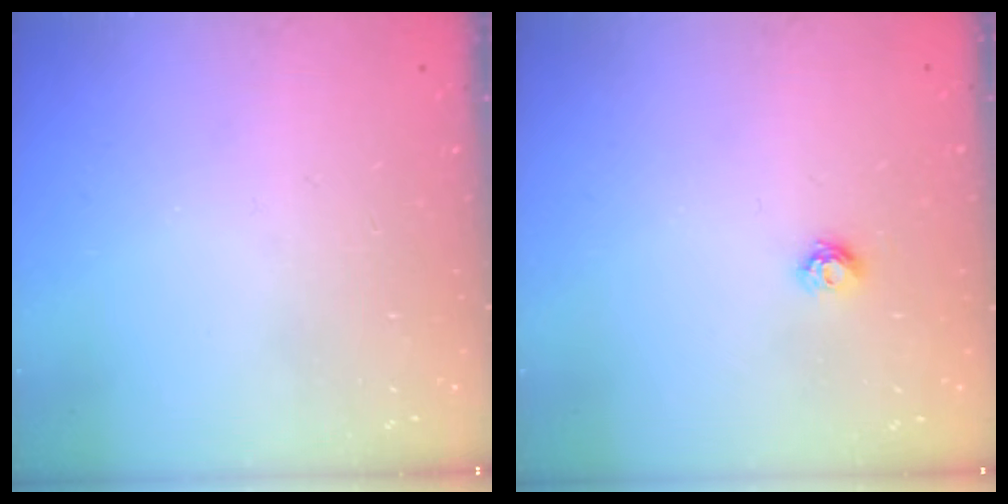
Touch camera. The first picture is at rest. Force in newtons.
{"total": 4.6, "press": 4.5, "slide": 0.6}